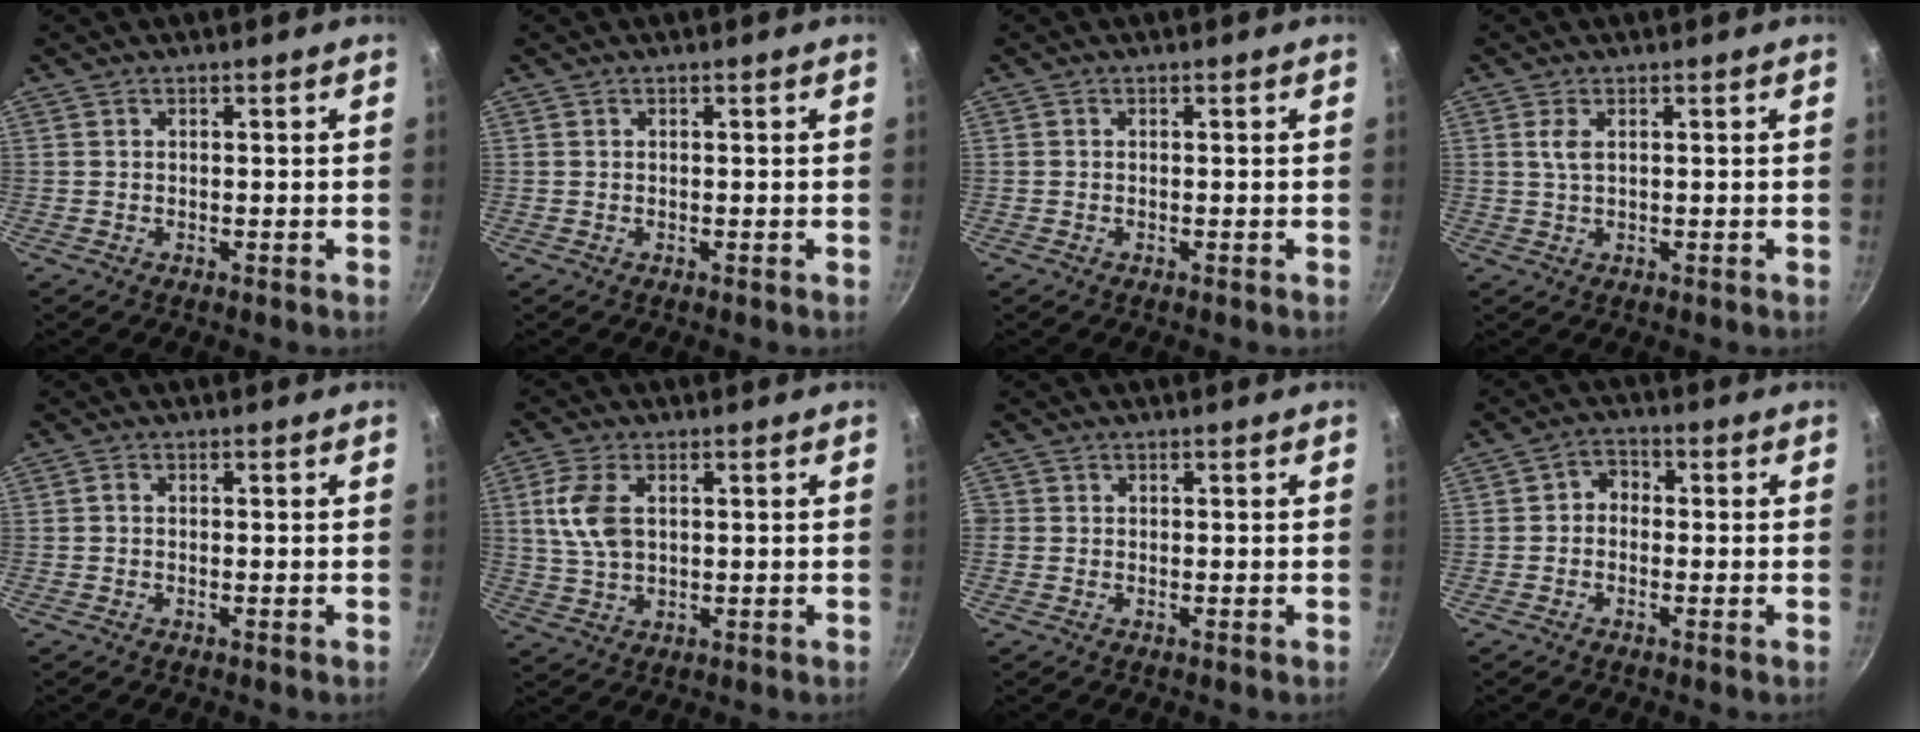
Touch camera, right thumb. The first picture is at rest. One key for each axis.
{"total": 0.0}
{"total": 0.0}
{"total": 2.3, "fx": 0.7, "fy": 1.0, "fz": 1.9, "tx": -0.037, "ty": -0.003, "tz": 0.014}
{"total": 0.7, "fx": -0.2, "fy": 0.4, "fz": 0.5, "tx": -0.013, "ty": 0.005, "tz": -0.006}
{"total": 8.0, "fx": 1.7, "fy": 4.8, "fz": 6.2, "tx": -0.122, "ty": -0.001, "tz": 0.033}
{"total": 0.9, "fx": -0.2, "fy": 0.9, "fz": 0.2, "tx": -0.002, "ty": 0.001, "tz": -0.007}
{"total": 3.5, "fx": -0.5, "fy": 2.9, "fz": 1.9, "tx": -0.013, "ty": 0.015, "tz": -0.020}